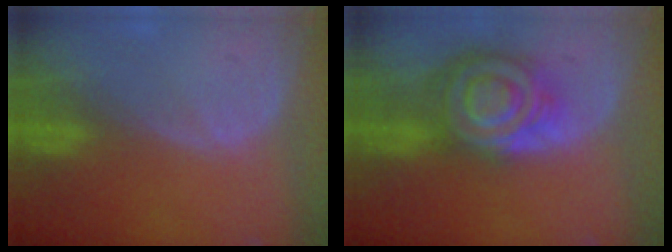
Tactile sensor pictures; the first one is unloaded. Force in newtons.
{"total": 9.1, "press": 9.1, "slide": 0.5}